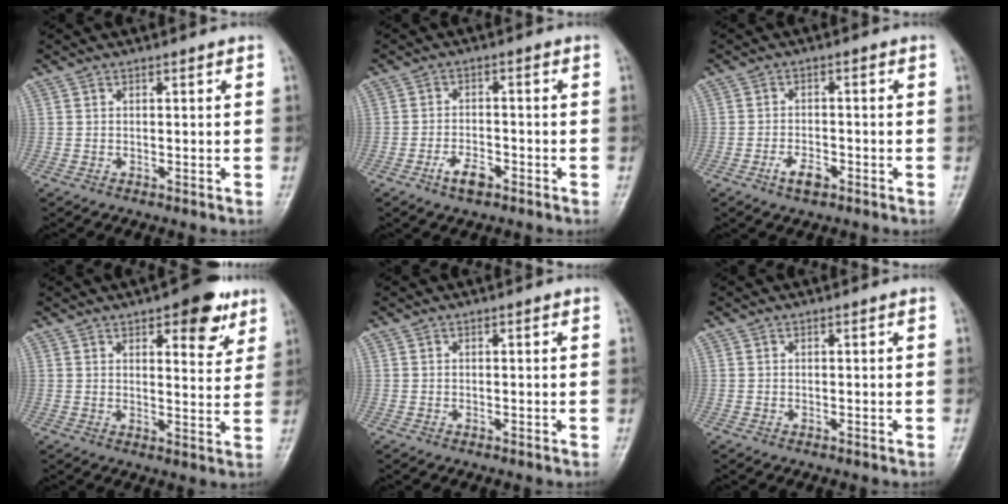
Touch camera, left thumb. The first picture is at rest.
{"total": 4.3, "force": [-2.6, 2.0, 2.8], "torque": [-0.047, 0.016, -0.046]}
{"total": 3.8, "force": [-2.1, 1.8, 2.5], "torque": [-0.042, 0.011, -0.038]}
{"total": 9.9, "force": [5.7, 4.1, 7.0], "torque": [-0.060, -0.026, 0.072]}
{"total": 0.0}
{"total": 0.0}